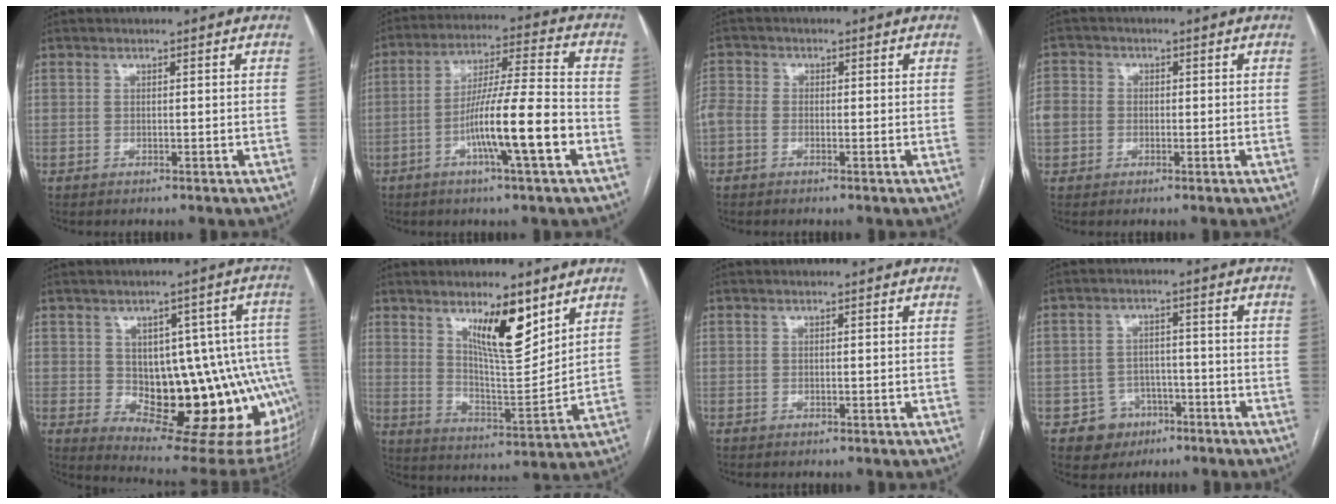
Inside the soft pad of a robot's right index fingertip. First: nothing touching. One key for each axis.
{"total": 13.3, "fx": -4.7, "fy": 0.2, "fz": 12.4, "tx": -0.215, "ty": 0.002, "tz": -0.083}
{"total": 4.0, "fx": -0.8, "fy": 3.2, "fz": 2.3, "tx": -0.066, "ty": 0.016, "tz": -0.019}
{"total": 5.3, "fx": -0.4, "fy": 4.9, "fz": 2.1, "tx": -0.053, "ty": 0.019, "tz": -0.009}
{"total": 18.8, "fx": -1.6, "fy": 7.2, "fz": 17.3, "tx": -0.151, "ty": 0.023, "tz": 0.005}
{"total": 10.9, "fx": 6.6, "fy": 2.4, "fz": 8.4, "tx": -0.144, "ty": -0.009, "tz": 0.118}
{"total": 0.0}
{"total": 5.6, "fx": -2.9, "fy": 4.8, "fz": 0.5, "tx": 0.001, "ty": 0.014, "tz": -0.036}